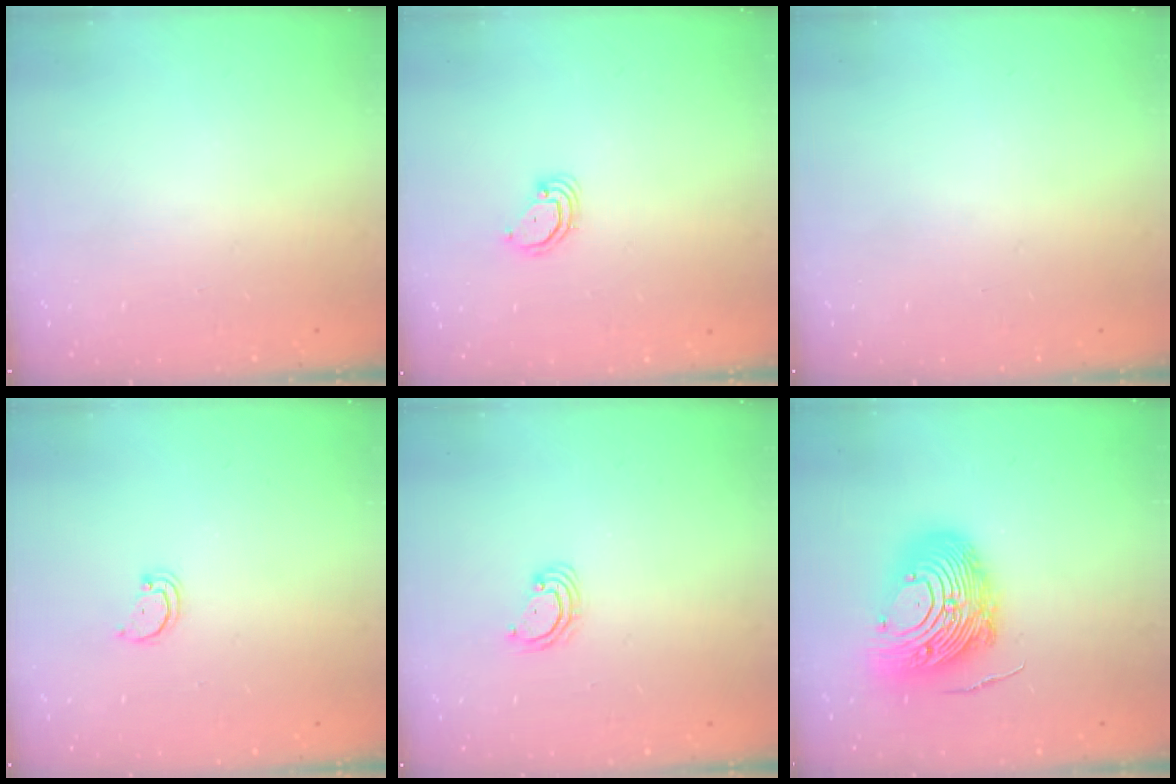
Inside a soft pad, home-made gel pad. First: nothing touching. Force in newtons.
{"total": 3.6, "press": 3.6, "slide": 0.3}
{"total": 0.0}
{"total": 2.1, "press": 2.1, "slide": 0.2}
{"total": 3.8, "press": 3.8, "slide": 0.4}
{"total": 17.6, "press": 17.5, "slide": 2.2}